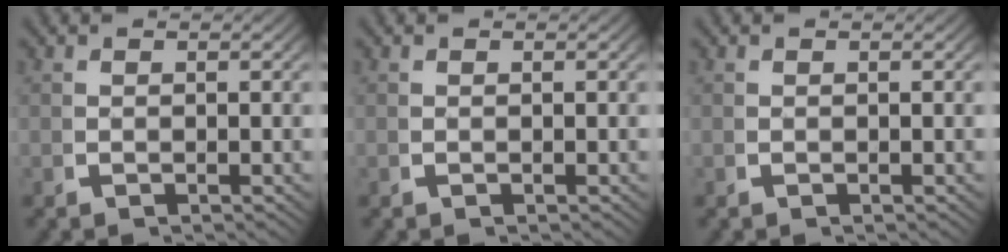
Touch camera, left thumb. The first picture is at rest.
{"total": 0.0}
{"total": 0.0}